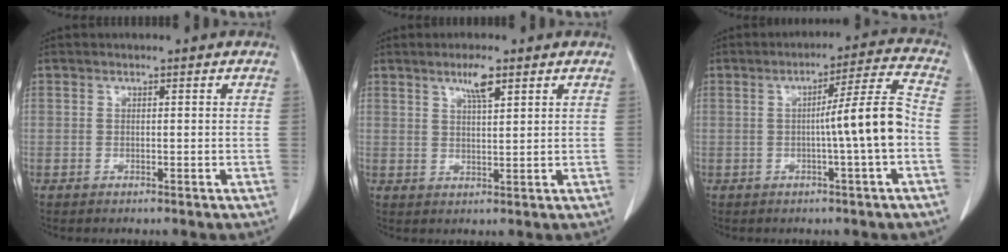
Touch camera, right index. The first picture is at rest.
{"total": 3.8, "force": [2.4, 0.5, 2.9], "torque": [-0.054, 0.000, 0.042]}
{"total": 8.7, "force": [-1.5, -1.1, 8.5], "torque": [-0.126, 0.013, -0.023]}